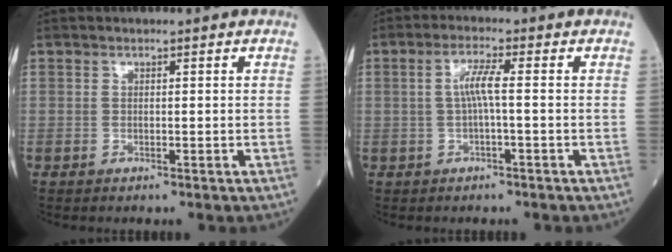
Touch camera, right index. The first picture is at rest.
{"total": 3.5, "force": [0.0, 0.1, 3.5], "torque": [-0.070, 0.008, 0.001]}